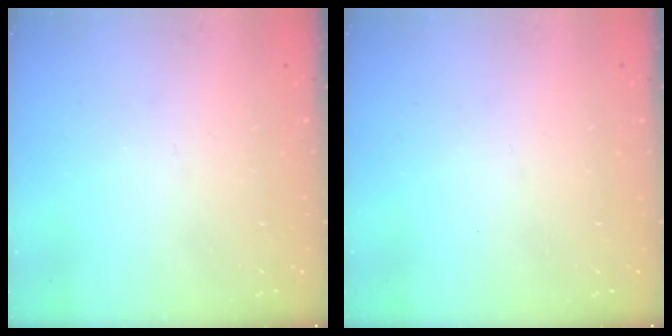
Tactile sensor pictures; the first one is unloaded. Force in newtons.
{"total": 0.0}